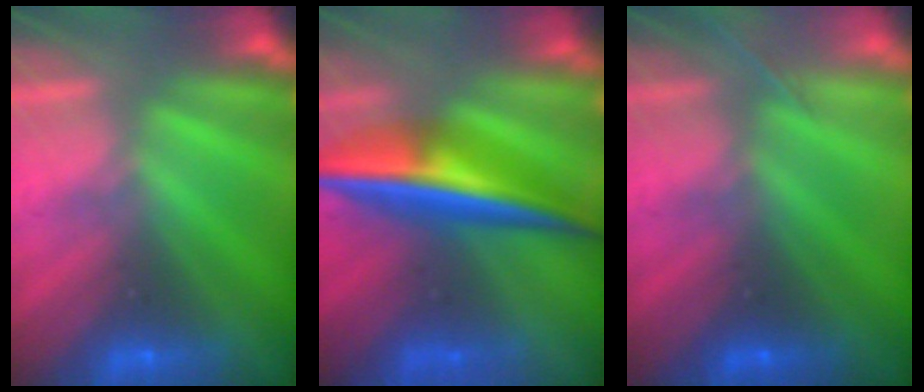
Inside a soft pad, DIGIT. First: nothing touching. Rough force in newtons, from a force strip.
{"total": 7.6}
{"total": 1.4}